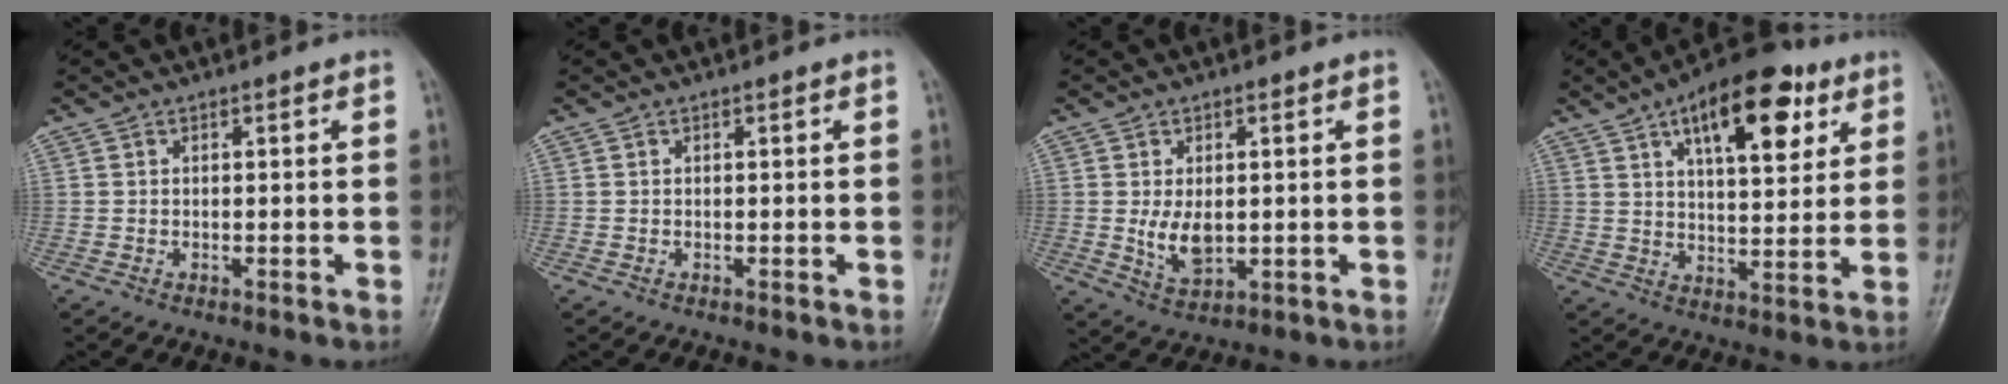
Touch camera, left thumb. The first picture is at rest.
{"total": 0.0}
{"total": 5.7, "force": [0.1, 3.4, 4.6], "torque": [-0.073, -0.014, 0.014]}
{"total": 16.9, "force": [8.1, 7.6, 12.8], "torque": [-0.156, -0.017, 0.122]}